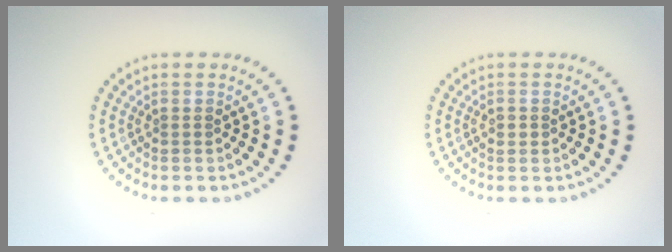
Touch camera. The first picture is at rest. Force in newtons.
{"total": 1.1, "press": 1.1, "slide": 0.1}